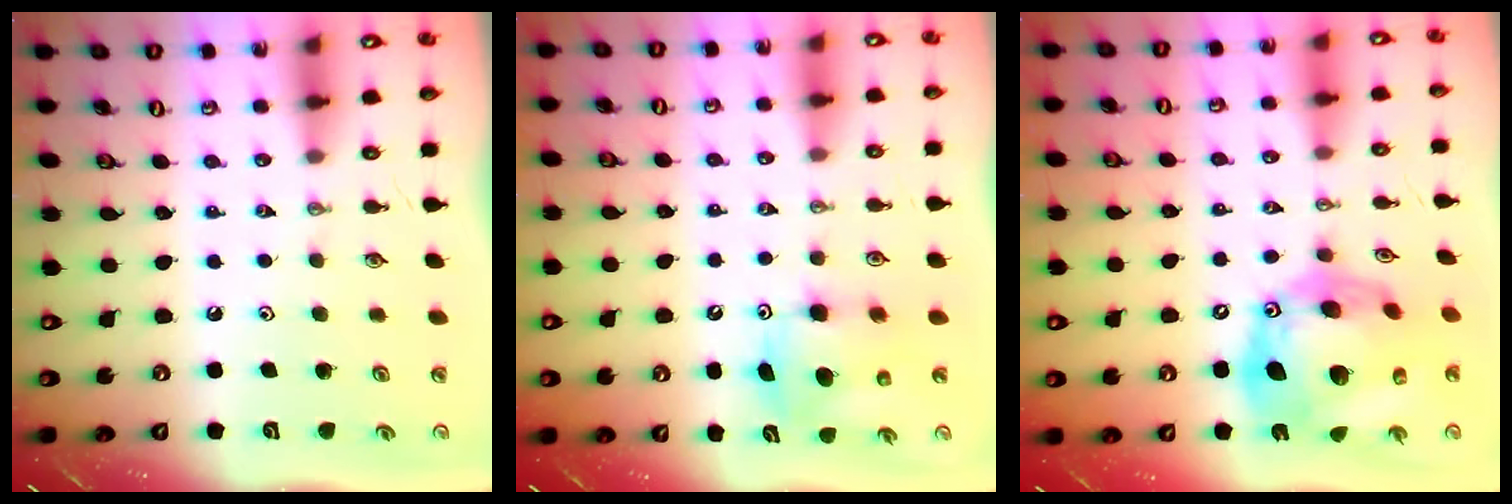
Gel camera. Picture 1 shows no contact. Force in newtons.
{"total": 9.2, "press": 9.2, "slide": 0.3}
{"total": 24.3, "press": 24.1, "slide": 2.8}